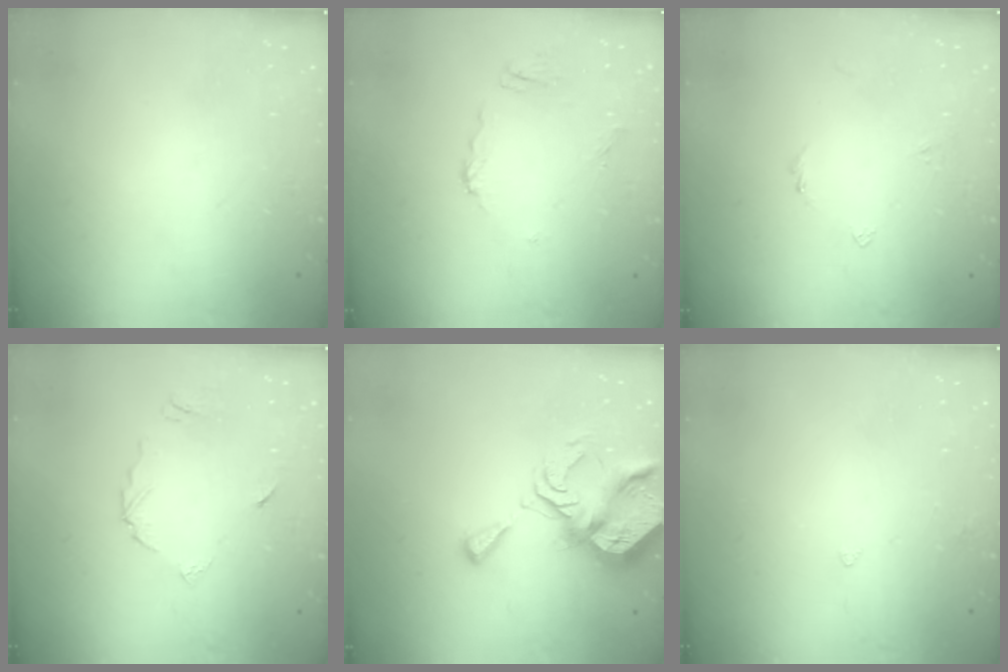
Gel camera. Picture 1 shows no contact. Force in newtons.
{"total": 6.8, "press": 6.7, "slide": 0.5}
{"total": 2.8, "press": 2.7, "slide": 0.6}
{"total": 5.5, "press": 5.5, "slide": 0.4}
{"total": 10.1, "press": 10.0, "slide": 1.3}
{"total": 2.7, "press": 2.6, "slide": 0.5}